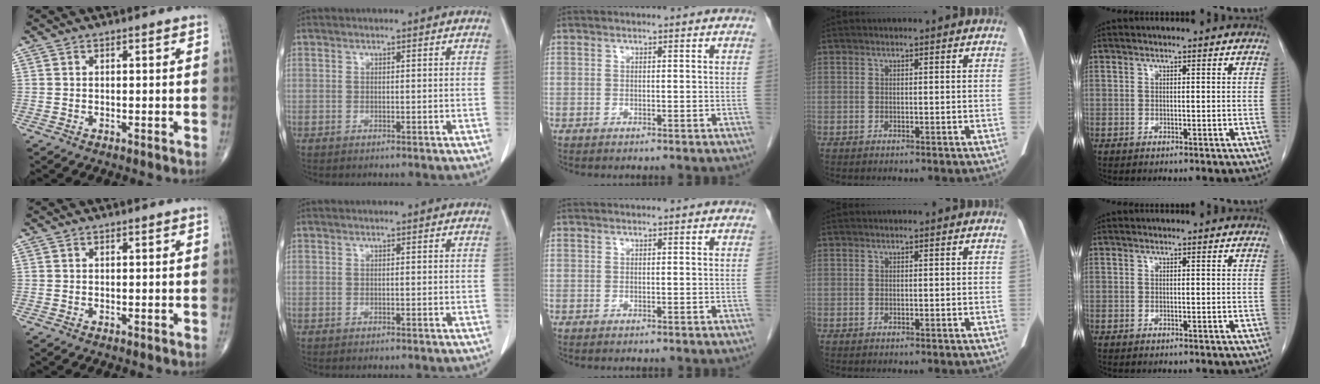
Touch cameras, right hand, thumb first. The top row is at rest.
{}